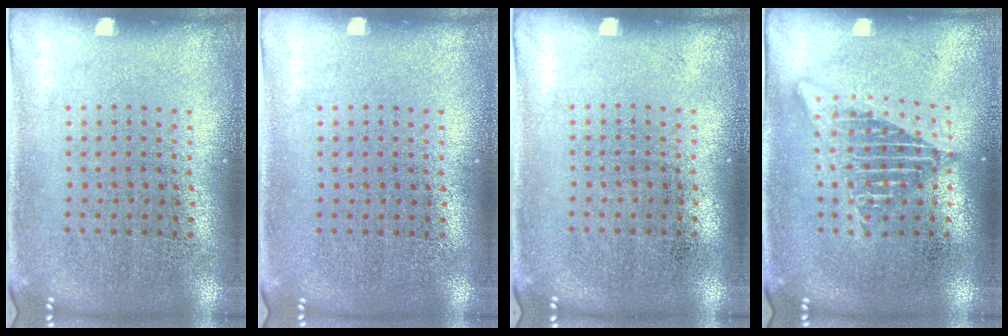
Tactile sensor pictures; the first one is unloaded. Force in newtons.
{"total": 0.0}
{"total": 0.0}
{"total": 2.2, "press": 2.2, "slide": 0.2}